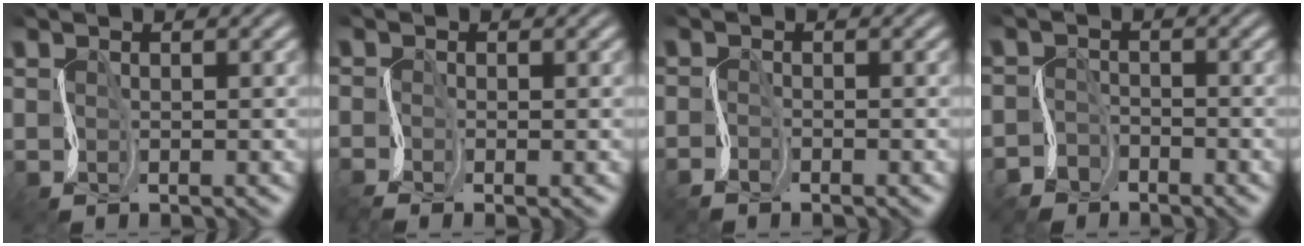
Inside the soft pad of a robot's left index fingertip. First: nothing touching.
{"total": 1.5, "force": [-1.4, 0.0, 0.7], "torque": [-0.018, -0.007, -0.034]}
{"total": 1.7, "force": [-1.7, 0.2, 0.3], "torque": [-0.014, -0.002, -0.042]}
{"total": 3.3, "force": [-3.0, 1.6, 0.2], "torque": [-0.005, -0.001, -0.065]}